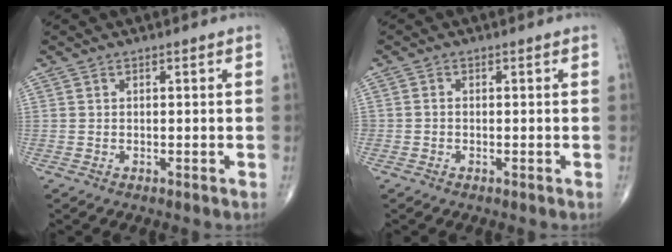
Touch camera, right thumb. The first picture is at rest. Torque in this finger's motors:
{"motor_torque": [-0.08, 0.02, -0.02, 0.10, 0.01]}